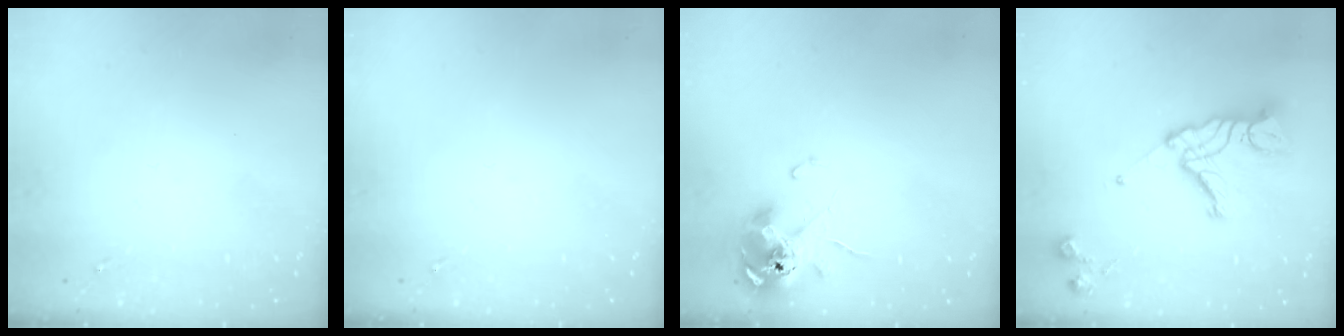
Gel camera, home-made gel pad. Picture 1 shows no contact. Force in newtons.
{"total": 0.0}
{"total": 10.4, "press": 10.3, "slide": 1.4}
{"total": 15.7, "press": 15.6, "slide": 1.3}